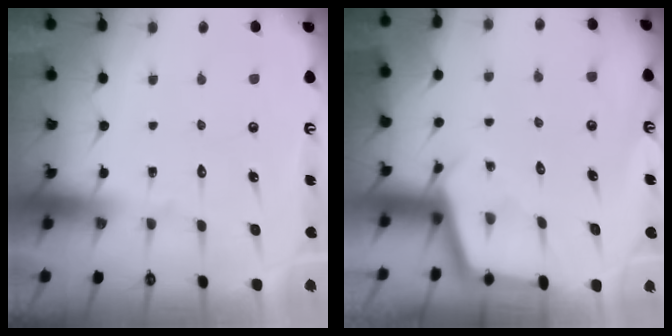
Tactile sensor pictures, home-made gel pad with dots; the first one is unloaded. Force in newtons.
{"total": 2.7, "press": 2.7, "slide": 0.3}